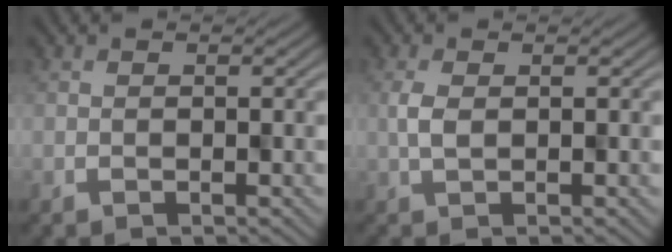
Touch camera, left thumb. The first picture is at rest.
{"total": 1.7, "force": [0.3, 0.5, 1.6], "torque": [-0.034, -0.004, -0.004]}